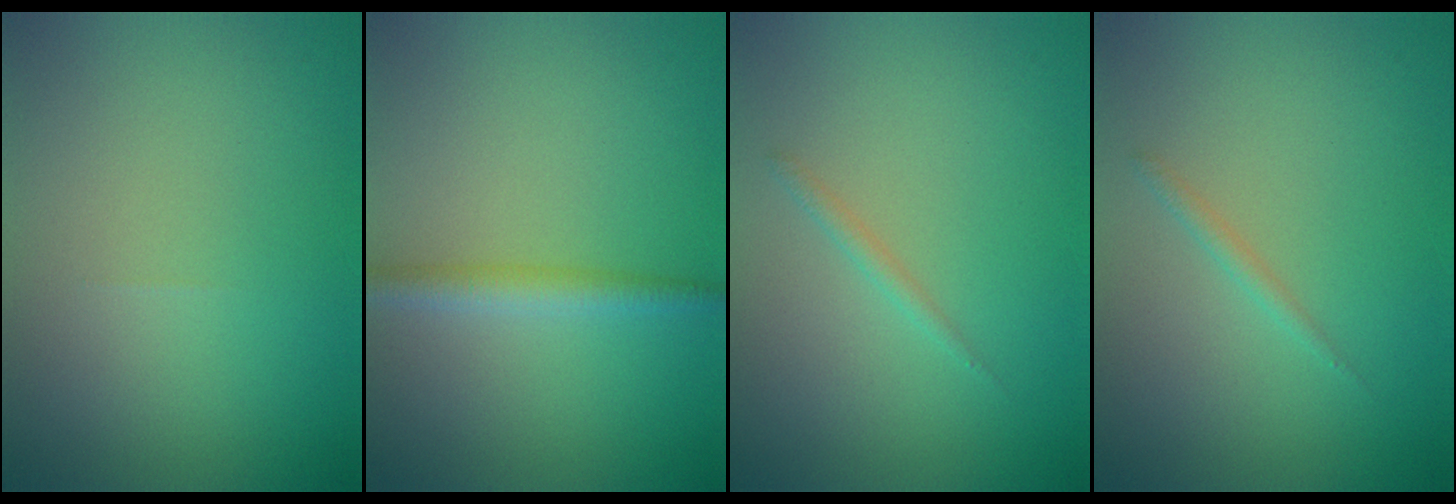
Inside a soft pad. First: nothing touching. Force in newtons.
{"total": 2.1, "press": 2.1, "slide": 0.0}
{"total": 0.9, "press": 0.9, "slide": 0.0}
{"total": 0.9, "press": 0.9, "slide": 0.0}